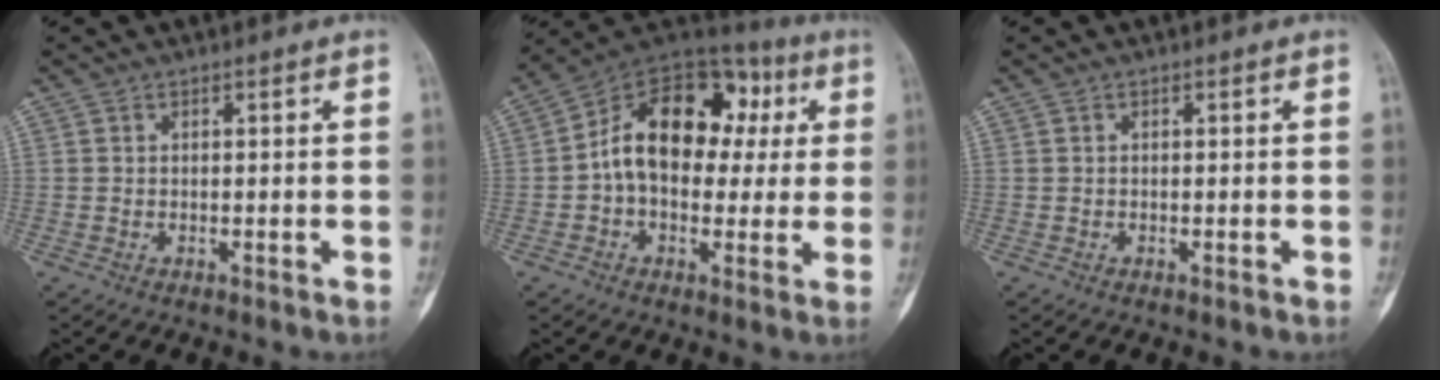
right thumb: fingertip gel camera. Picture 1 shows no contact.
{"total": 18.5, "force": [1.9, 12.7, 13.3], "torque": [-0.169, 0.046, 0.020]}
{"total": 0.0}